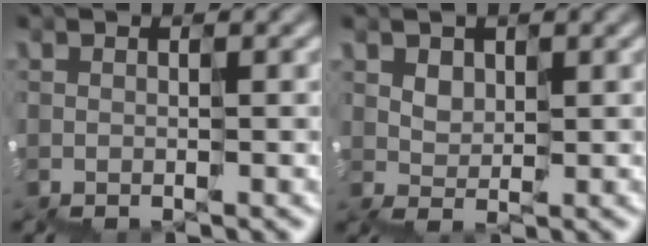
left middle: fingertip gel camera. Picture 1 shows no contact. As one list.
[{"total": 1.6, "force": [1.0, 1.1, -0.6], "torque": [0.009, 0.008, 0.022]}]